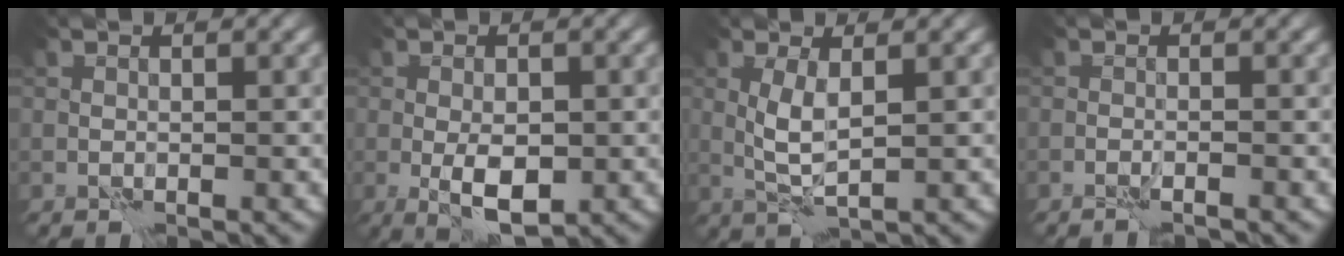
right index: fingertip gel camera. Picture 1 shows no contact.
{"total": 4.1, "force": [-0.8, 1.8, 3.5], "torque": [-0.060, -0.004, -0.009]}
{"total": 2.8, "force": [0.8, 0.6, 2.6], "torque": [-0.062, 0.002, 0.016]}
{"total": 1.4, "force": [-1.3, -0.1, 0.6], "torque": [-0.013, 0.007, -0.021]}